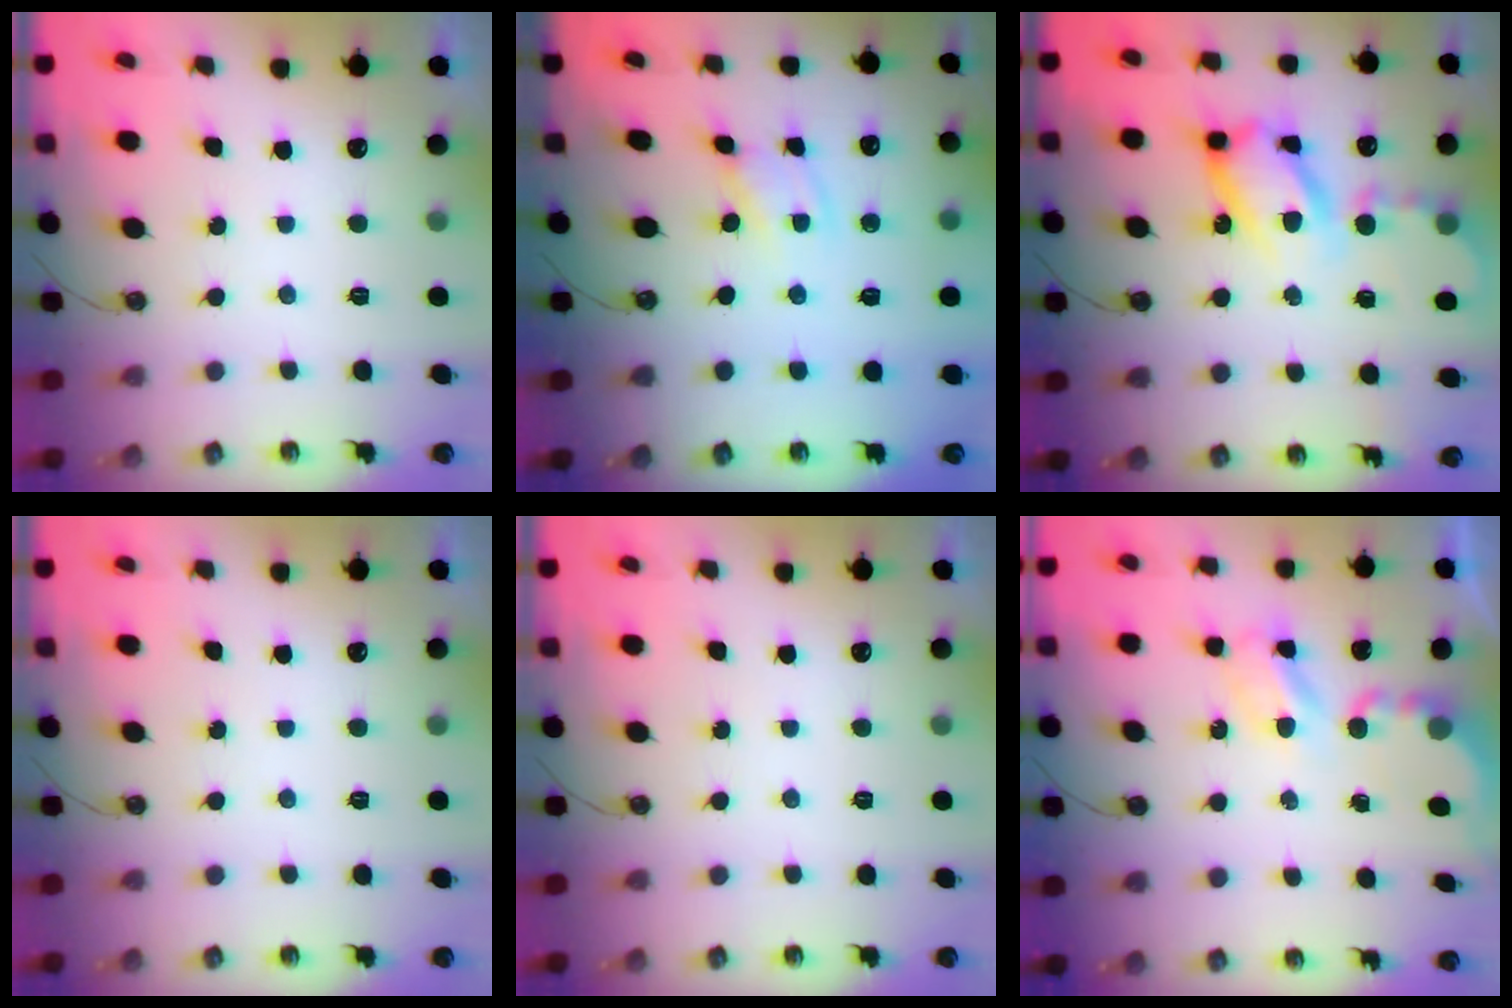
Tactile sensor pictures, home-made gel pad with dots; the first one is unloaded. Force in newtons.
{"total": 2.6, "press": 2.6, "slide": 0.2}
{"total": 14.4, "press": 14.4, "slide": 0.4}
{"total": 0.0}
{"total": 0.0}
{"total": 5.2, "press": 5.2, "slide": 0.2}